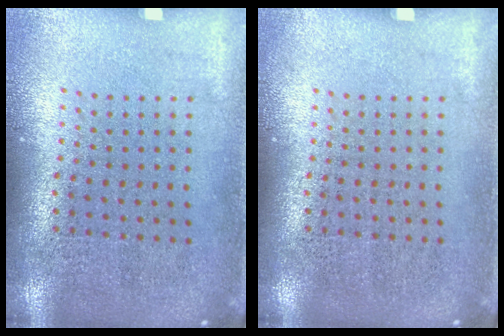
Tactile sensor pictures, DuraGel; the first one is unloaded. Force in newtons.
{"total": 0.0}